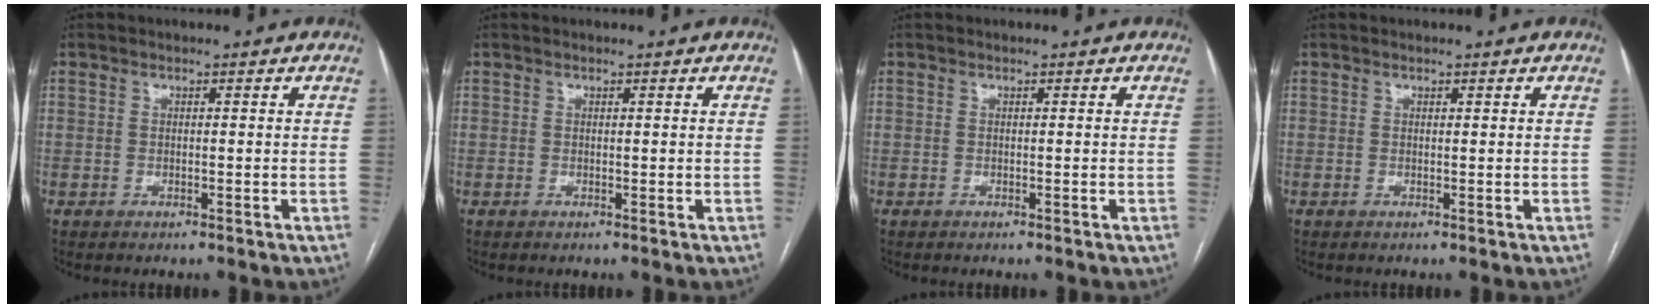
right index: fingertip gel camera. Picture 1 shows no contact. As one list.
[{"total": 0.0}, {"total": 0.0}, {"total": 0.0}]